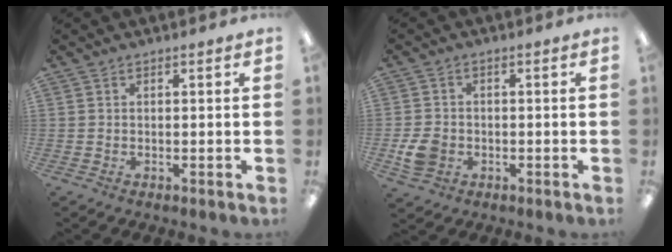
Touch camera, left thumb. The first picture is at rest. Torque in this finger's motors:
{"motor_torque": [-0.38, 0.63, -0.13, 0.12, 0.01]}